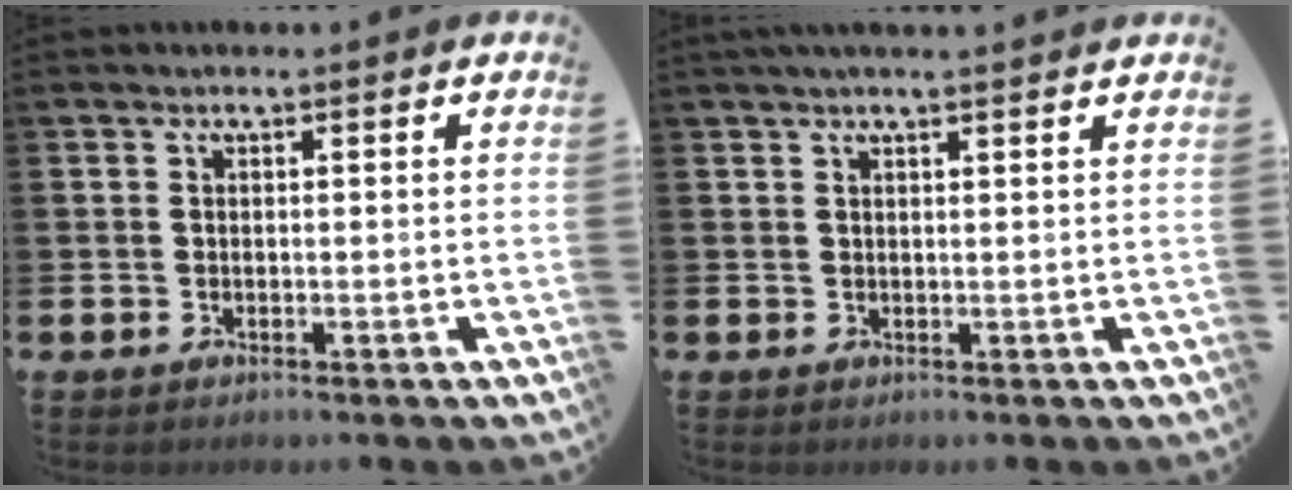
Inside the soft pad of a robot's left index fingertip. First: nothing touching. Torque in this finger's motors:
{"motor_torque": [0.67, -0.86, 0.13, 0.05]}